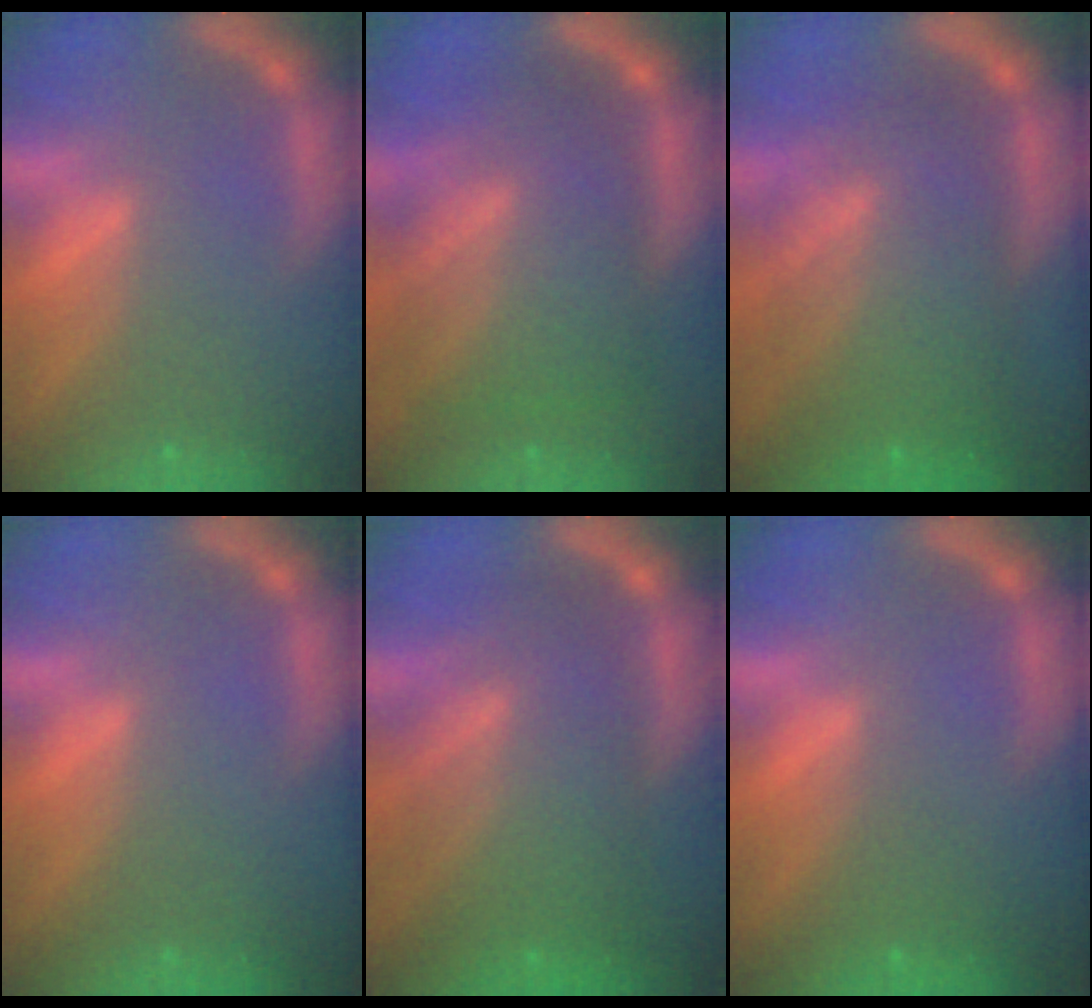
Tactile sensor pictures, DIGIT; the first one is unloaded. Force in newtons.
{"total": 10.0}
{"total": 9.6}
{"total": 0.0}
{"total": 9.5}
{"total": 1.4}